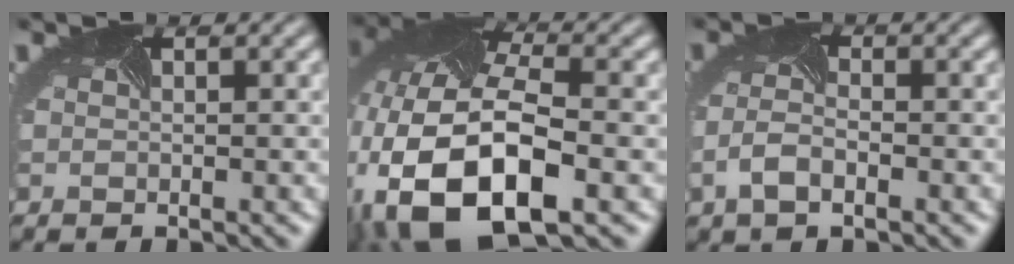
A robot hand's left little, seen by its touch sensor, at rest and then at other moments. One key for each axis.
{"total": 16.1, "fx": -4.6, "fy": 9.2, "fz": 12.4, "tx": -0.258, "ty": -0.030, "tz": -0.070}
{"total": 2.5, "fx": -1.3, "fy": 1.1, "fz": 1.8, "tx": -0.044, "ty": -0.007, "tz": -0.027}